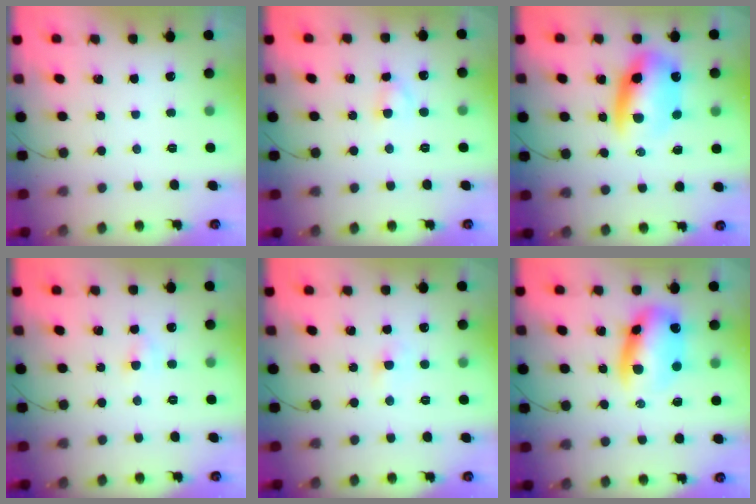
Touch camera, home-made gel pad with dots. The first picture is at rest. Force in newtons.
{"total": 2.9, "press": 2.7, "slide": 1.2}
{"total": 11.3, "press": 10.9, "slide": 2.9}
{"total": 3.0, "press": 2.8, "slide": 1.2}
{"total": 2.3, "press": 2.1, "slide": 0.9}
{"total": 10.5, "press": 10.2, "slide": 2.7}